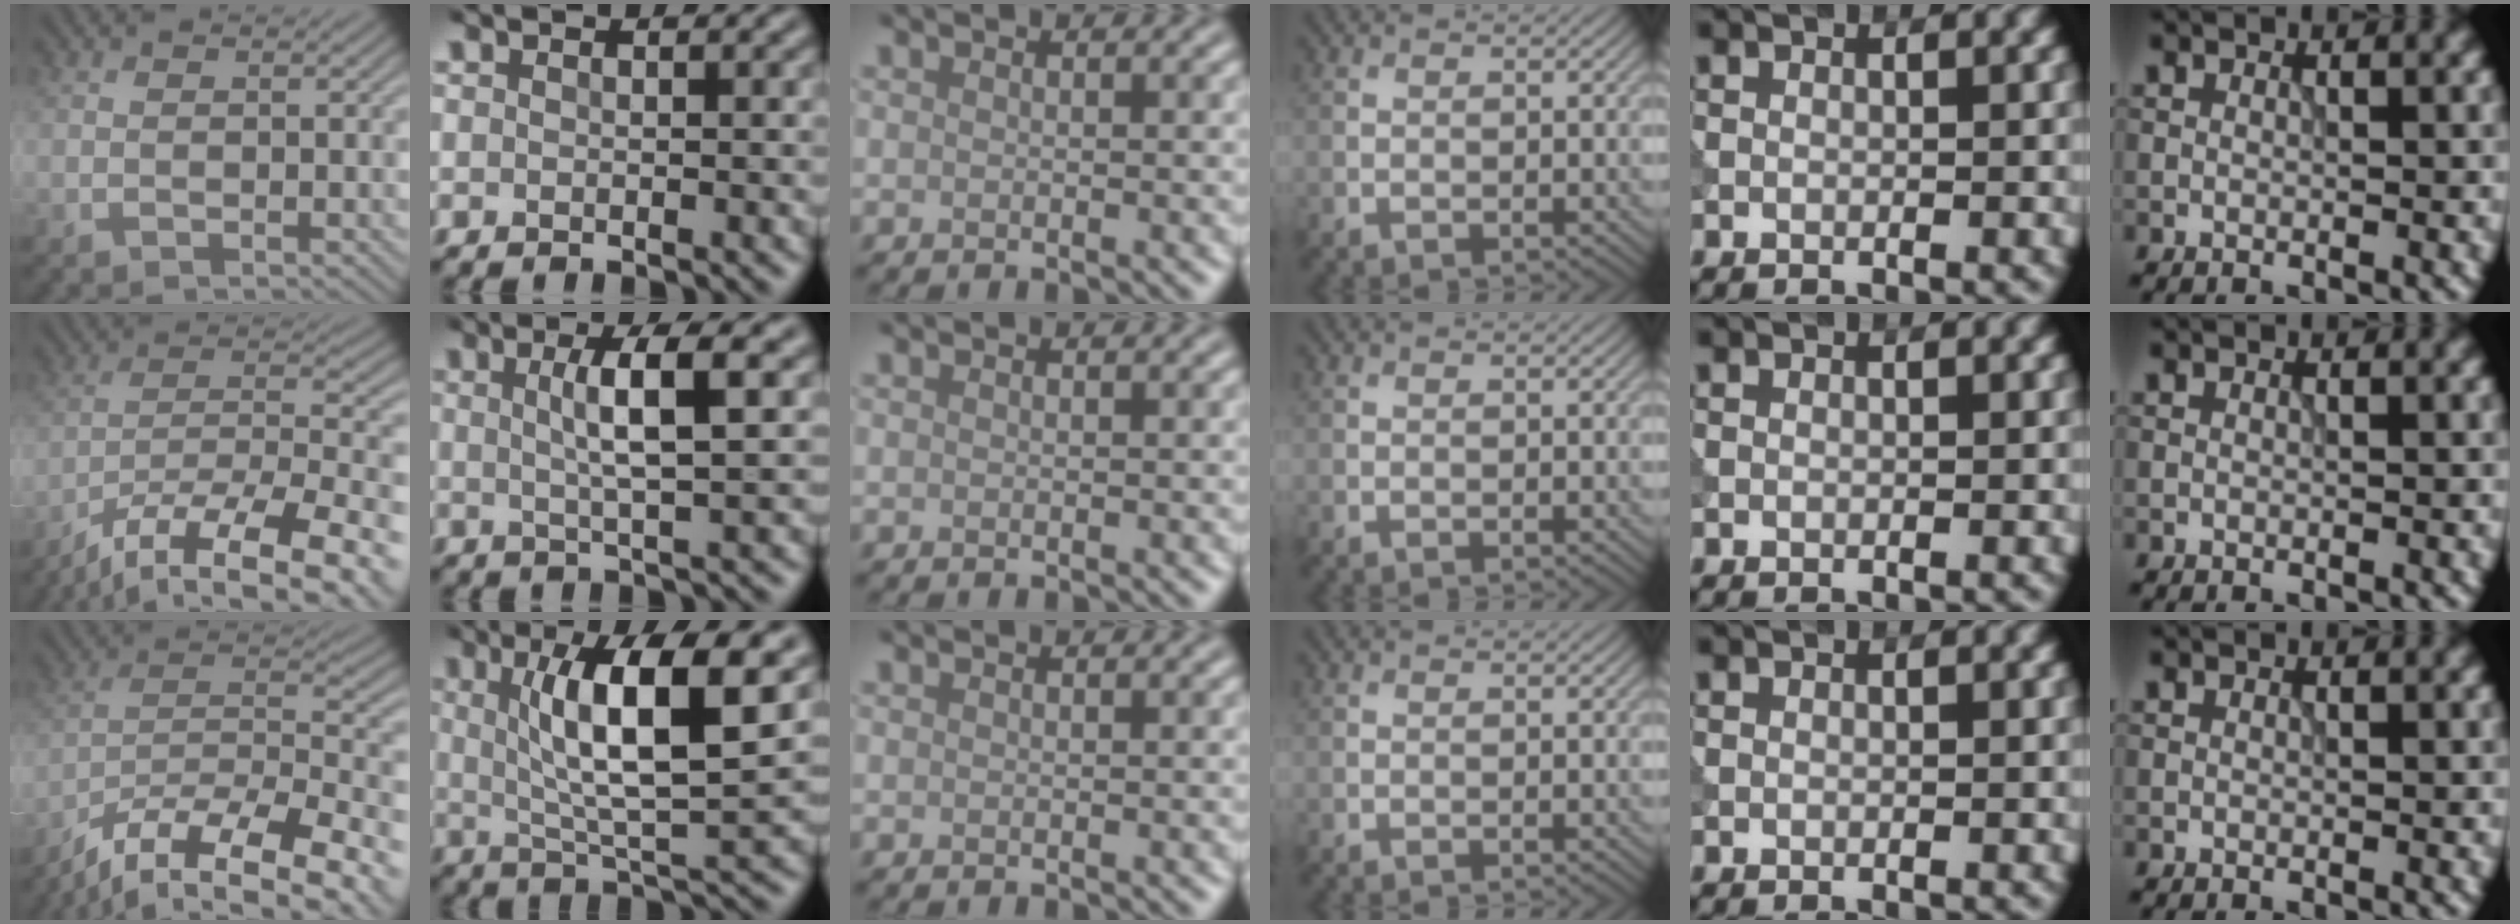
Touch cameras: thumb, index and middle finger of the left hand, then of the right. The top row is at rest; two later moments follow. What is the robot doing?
{"motion": "extract", "object": "tissue"}